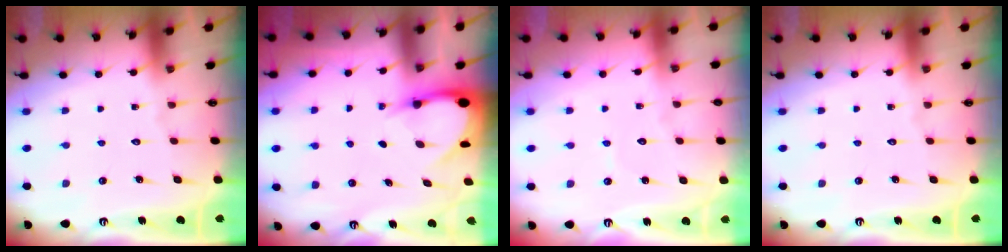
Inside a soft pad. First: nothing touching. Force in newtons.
{"total": 4.3, "press": 4.2, "slide": 0.6}
{"total": 3.2, "press": 3.2, "slide": 0.3}
{"total": 0.0}